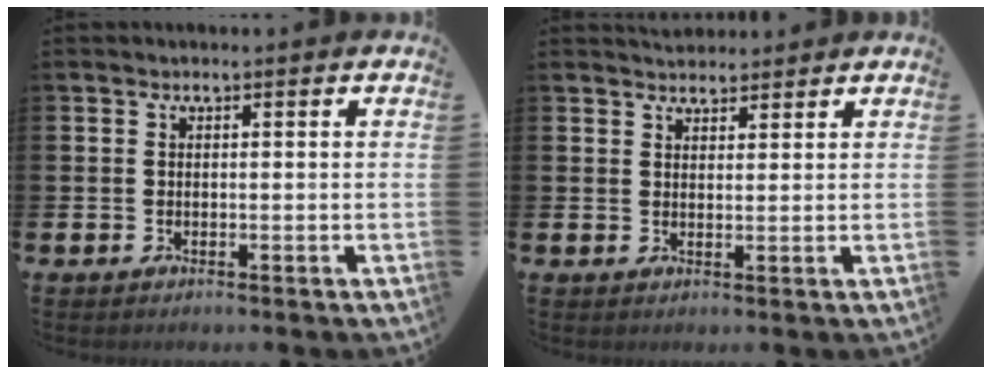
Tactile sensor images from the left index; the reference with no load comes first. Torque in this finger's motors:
{"motor_torque": [0.88, -1.18, 0.18, 0.04]}